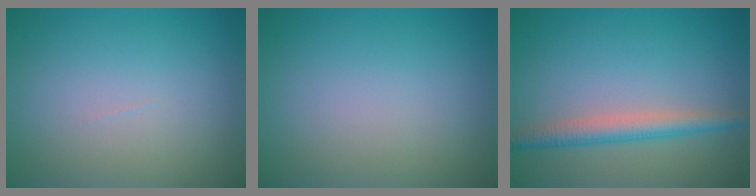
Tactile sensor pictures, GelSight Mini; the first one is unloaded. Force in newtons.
{"total": 0.0}
{"total": 2.9, "press": 2.9, "slide": 0.1}